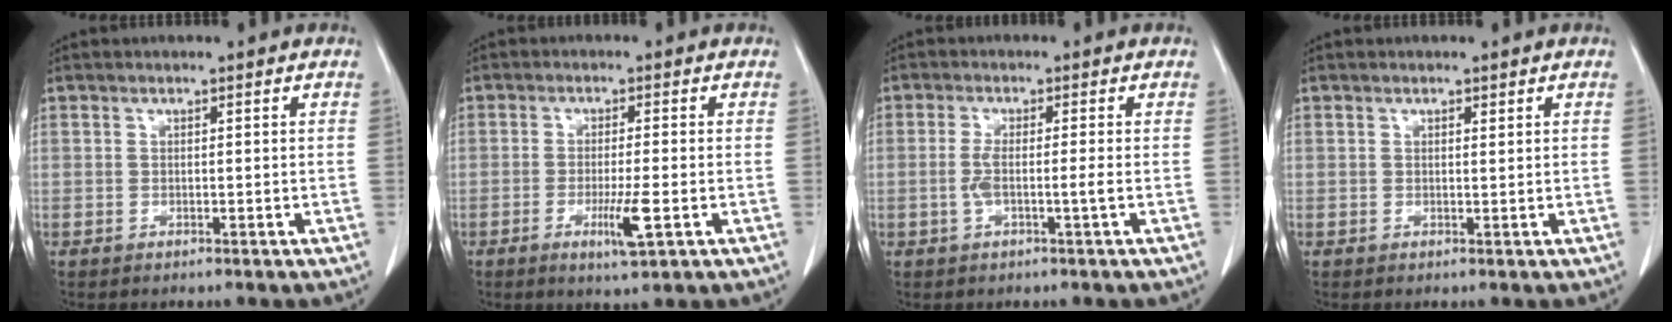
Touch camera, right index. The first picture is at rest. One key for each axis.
{"total": 5.2, "fx": -1.8, "fy": 0.1, "fz": 4.8, "tx": -0.089, "ty": -0.012, "tz": -0.029}
{"total": 3.1, "fx": -0.8, "fy": -0.1, "fz": 3.0, "tx": -0.065, "ty": 0.001, "tz": -0.014}
{"total": 0.7, "fx": 0.5, "fy": 0.1, "fz": 0.5, "tx": -0.010, "ty": -0.006, "tz": 0.008}